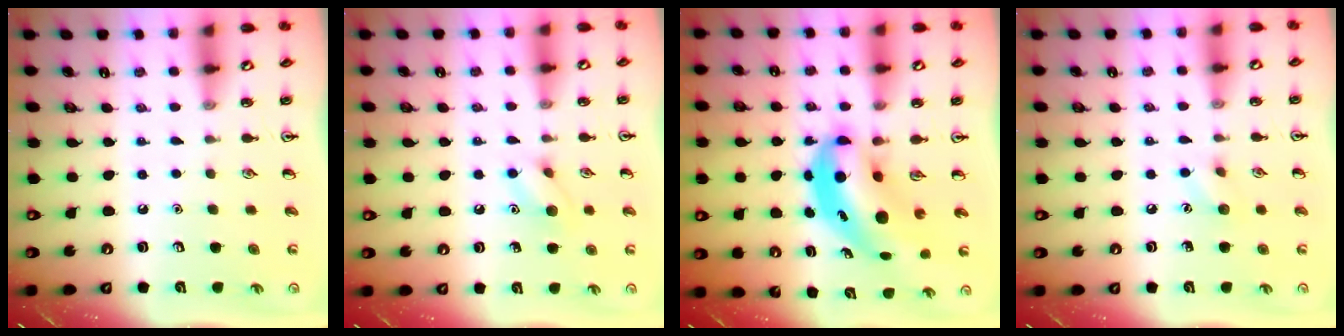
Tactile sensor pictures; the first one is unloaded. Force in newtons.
{"total": 7.8, "press": 7.7, "slide": 0.9}
{"total": 7.4, "press": 7.2, "slide": 1.7}
{"total": 6.3, "press": 6.1, "slide": 1.8}